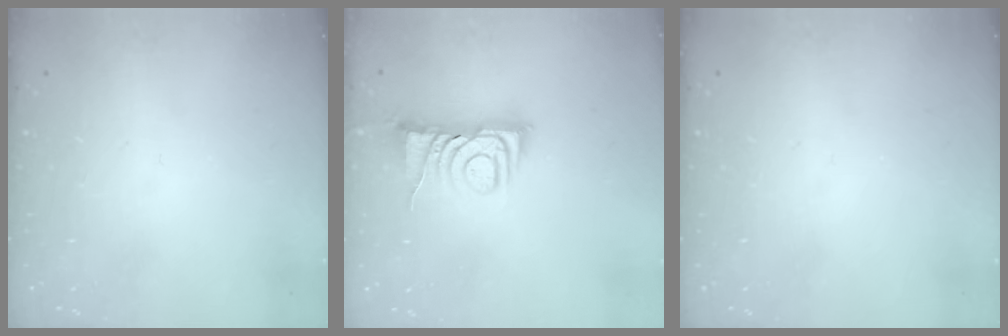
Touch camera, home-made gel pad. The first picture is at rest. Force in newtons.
{"total": 8.6, "press": 8.6, "slide": 0.5}
{"total": 0.0}